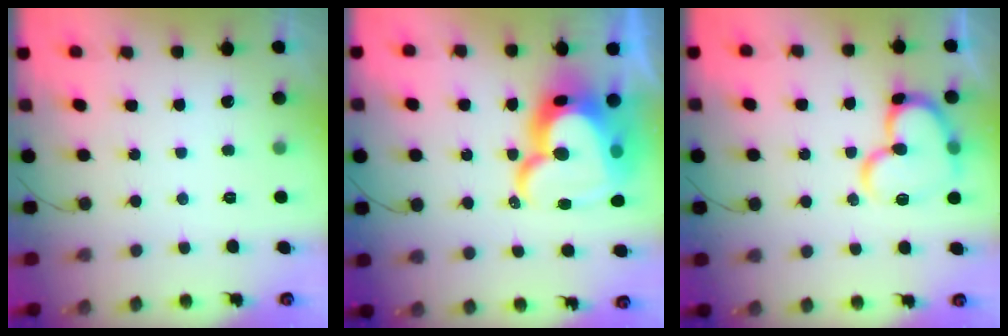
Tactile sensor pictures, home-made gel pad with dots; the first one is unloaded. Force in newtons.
{"total": 26.1, "press": 26.0, "slide": 2.7}
{"total": 15.8, "press": 15.6, "slide": 1.9}